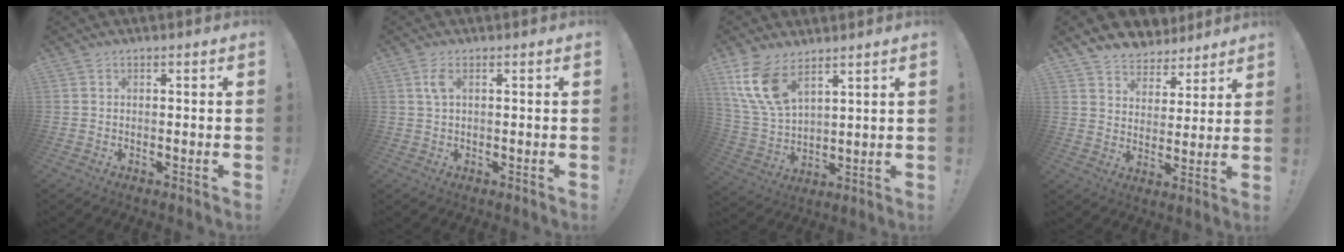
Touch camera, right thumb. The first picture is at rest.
{"total": 3.1, "force": [1.0, 1.0, 2.8], "torque": [-0.050, 0.000, 0.016]}
{"total": 12.4, "force": [7.8, 5.6, 7.8], "torque": [-0.167, -0.040, 0.149]}
{"total": 6.6, "force": [5.0, 4.2, 0.7], "torque": [-0.014, -0.048, 0.099]}